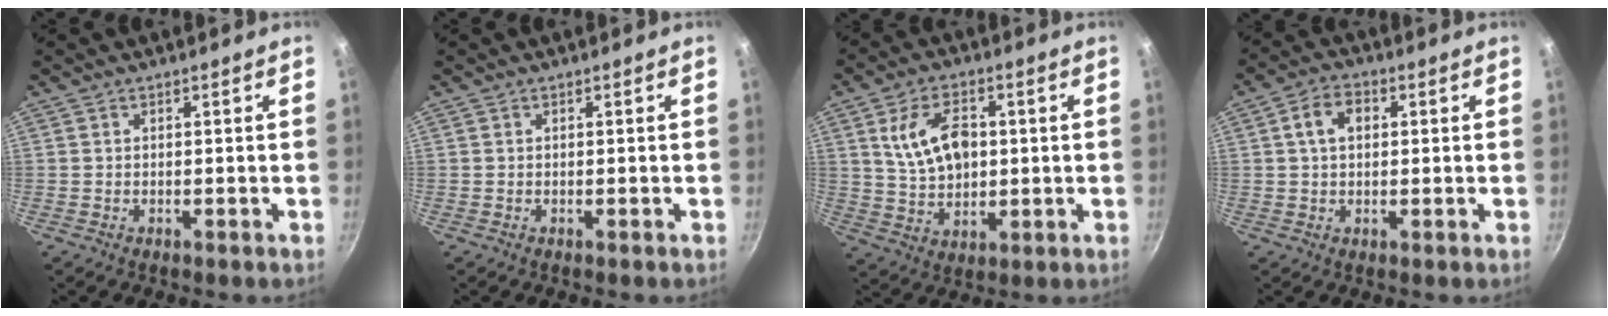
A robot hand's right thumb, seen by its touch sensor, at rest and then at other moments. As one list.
[{"total": 0.0}, {"total": 11.5, "force": [2.2, 7.4, 8.6], "torque": [-0.133, -0.006, 0.044]}, {"total": 5.8, "force": [1.2, 4.0, 4.0], "torque": [-0.055, 0.012, 0.014]}]